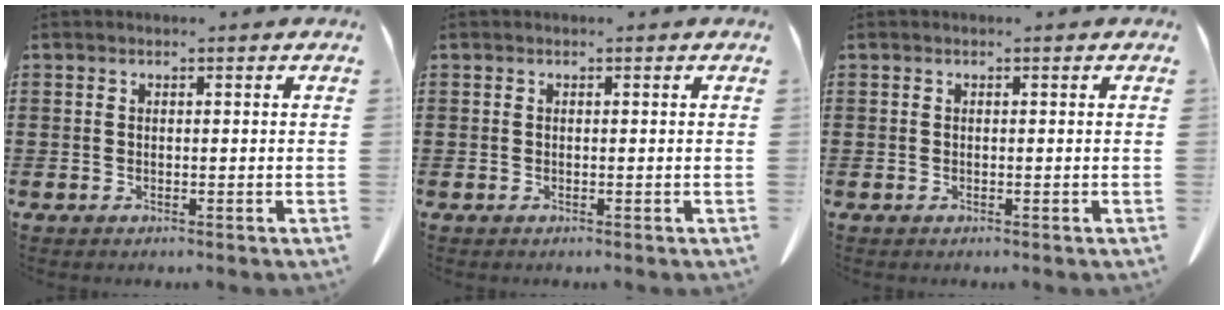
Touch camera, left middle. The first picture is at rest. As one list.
[{"total": 0.0}, {"total": 0.0}]